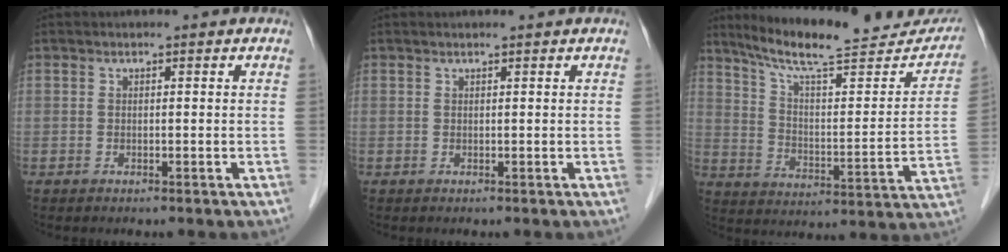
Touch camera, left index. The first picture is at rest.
{"total": 1.1, "force": [1.1, -0.1, 0.4], "torque": [-0.006, 0.012, 0.019]}
{"total": 23.2, "force": [20.4, 4.1, 10.4], "torque": [-0.153, -0.019, 0.285]}